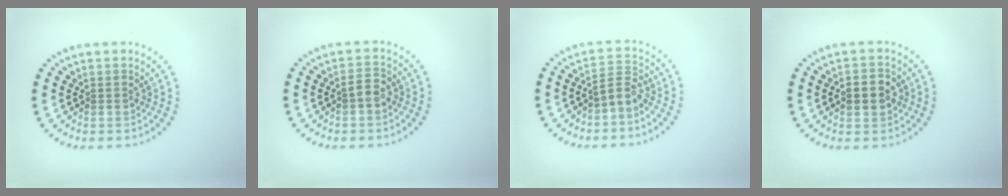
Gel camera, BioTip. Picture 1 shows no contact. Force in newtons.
{"total": 1.5, "press": 1.5, "slide": 0.3}
{"total": 2.0, "press": 1.4, "slide": 1.4}
{"total": 3.1, "press": 3.1, "slide": 0.2}